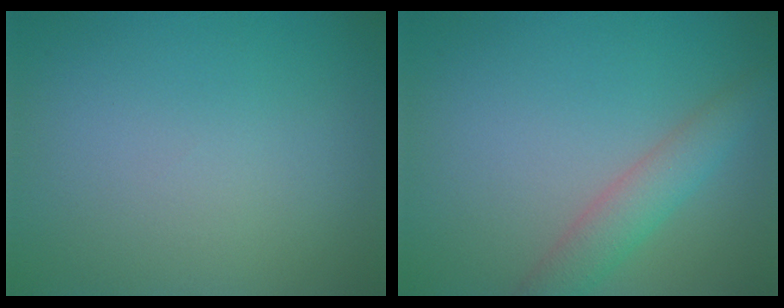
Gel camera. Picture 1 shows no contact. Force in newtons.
{"total": 3.4, "press": 3.4, "slide": 0.3}